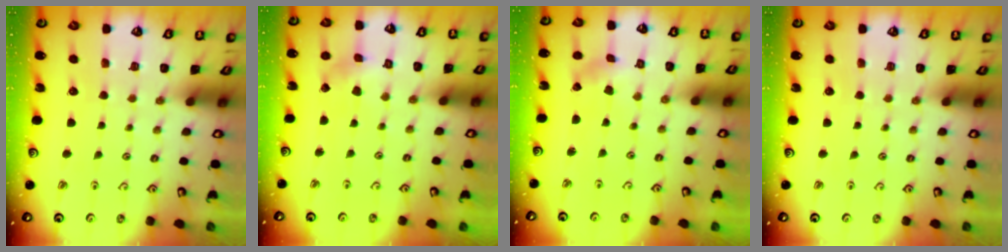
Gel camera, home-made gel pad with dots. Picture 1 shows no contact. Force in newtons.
{"total": 2.3, "press": 2.2, "slide": 0.4}
{"total": 1.1, "press": 1.1, "slide": 0.2}
{"total": 0.0}